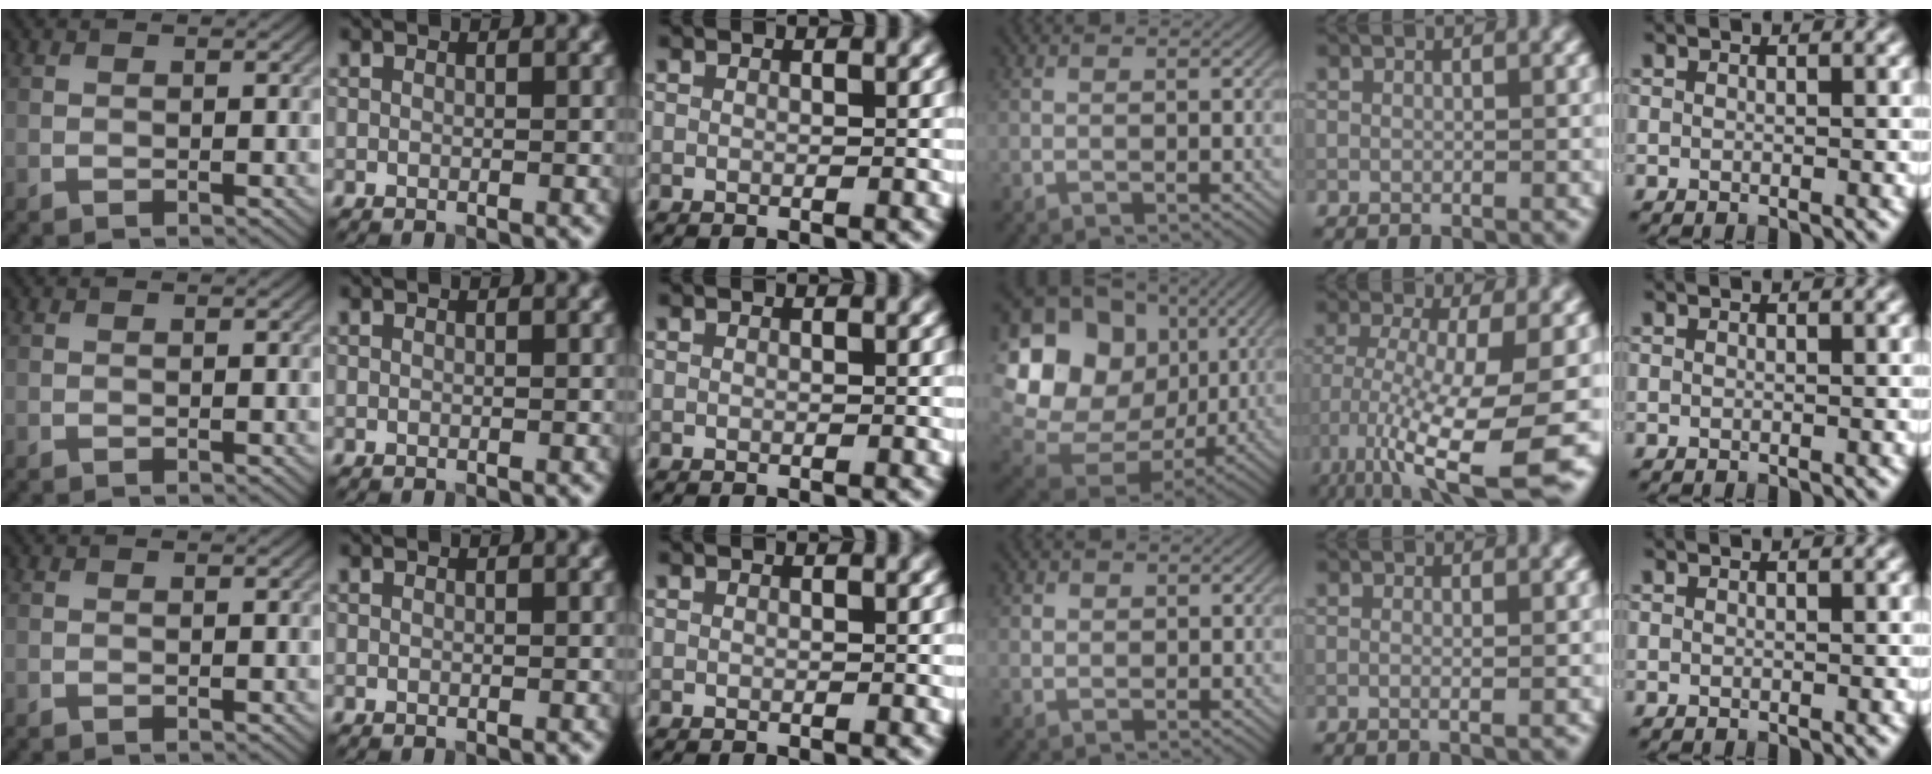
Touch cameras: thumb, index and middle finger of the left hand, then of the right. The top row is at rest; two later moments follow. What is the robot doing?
{"motion": "lift_and_place", "object": "coin"}